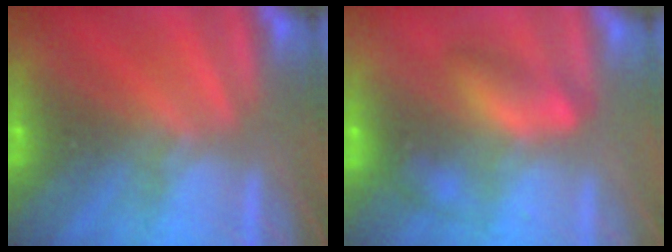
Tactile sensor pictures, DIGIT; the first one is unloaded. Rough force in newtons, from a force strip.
{"total": 2.7}